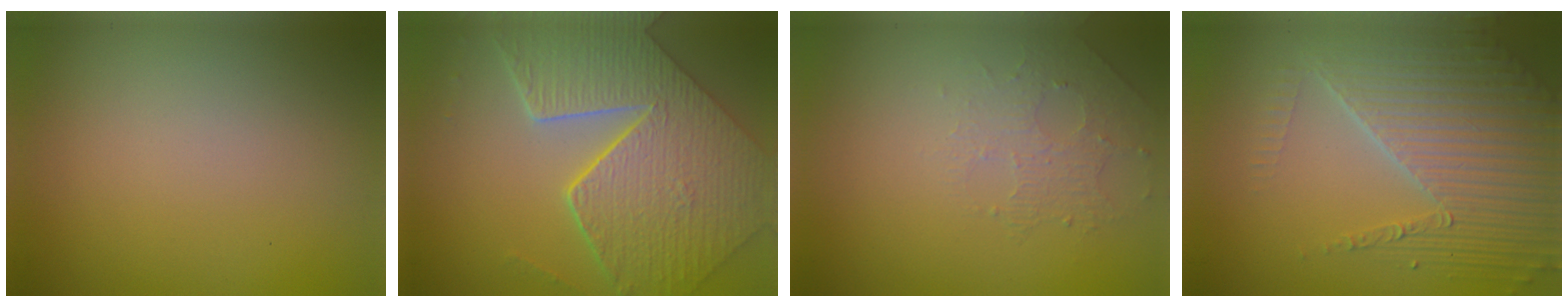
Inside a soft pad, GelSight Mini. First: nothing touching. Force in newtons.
{"total": 9.1, "press": 6.7, "slide": 6.2}
{"total": 1.5, "press": 1.0, "slide": 1.1}
{"total": 6.9, "press": 5.0, "slide": 4.8}